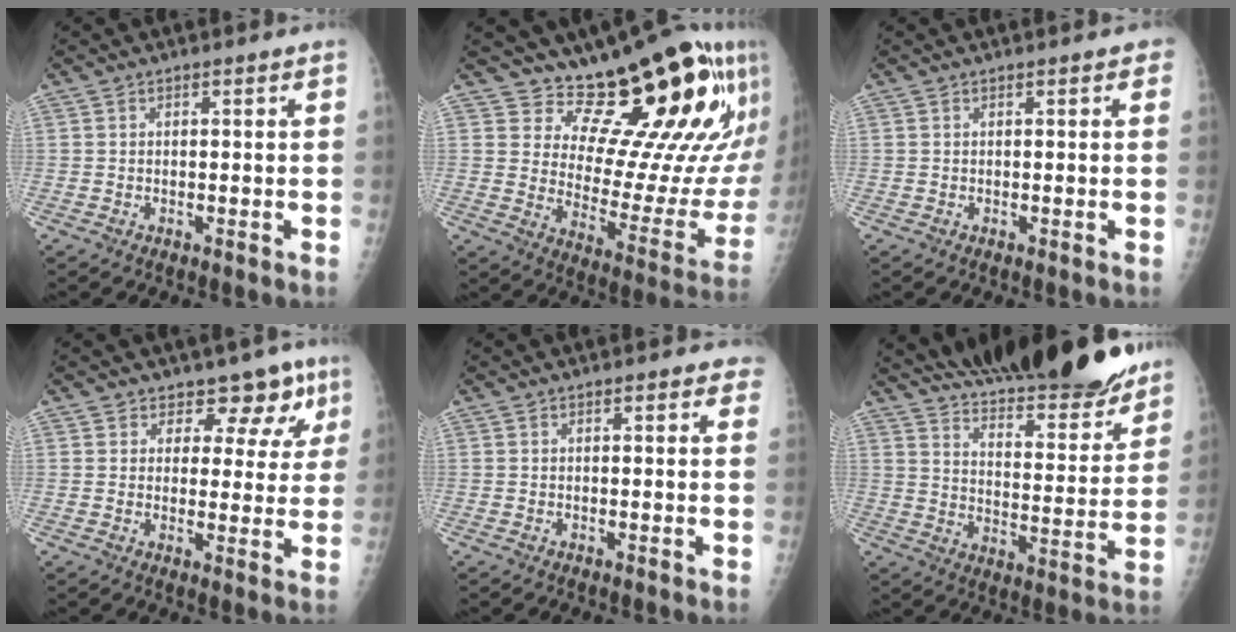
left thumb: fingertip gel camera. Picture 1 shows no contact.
{"total": 21.0, "force": [15.4, 7.0, 12.5], "torque": [-0.124, -0.128, 0.219]}
{"total": 1.0, "force": [0.5, 0.5, 0.7], "torque": [-0.002, 0.002, 0.001]}
{"total": 7.5, "force": [5.4, 4.9, 1.8], "torque": [0.026, -0.029, 0.052]}
{"total": 2.3, "force": [1.5, 1.1, 1.3], "torque": [0.007, 0.000, 0.009]}
{"total": 24.6, "force": [21.5, 5.8, 10.5], "torque": [-0.127, -0.113, 0.308]}